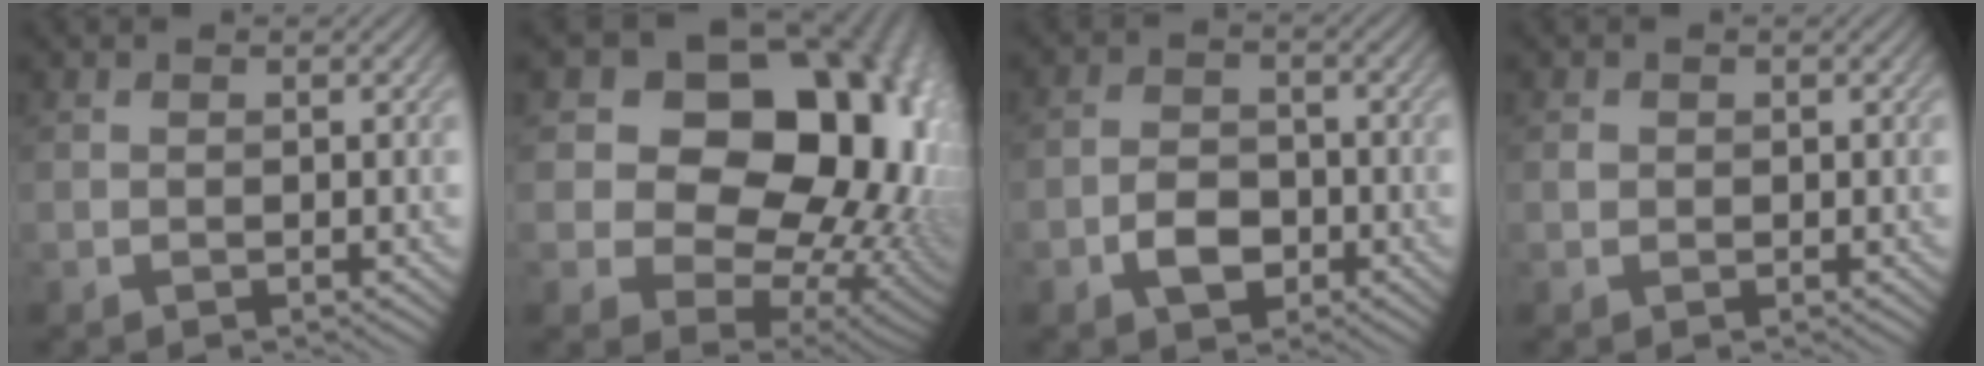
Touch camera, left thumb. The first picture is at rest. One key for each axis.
{"total": 20.6, "fx": 5.1, "fy": 15.4, "fz": 12.8, "tx": -0.218, "ty": 0.011, "tz": 0.112}
{"total": 4.0, "fx": -1.9, "fy": 2.7, "fz": 2.4, "tx": -0.047, "ty": 0.003, "tz": -0.041}
{"total": 0.7, "fx": 0.1, "fy": 0.6, "fz": 0.2, "tx": -0.004, "ty": -0.001, "tz": 0.000}